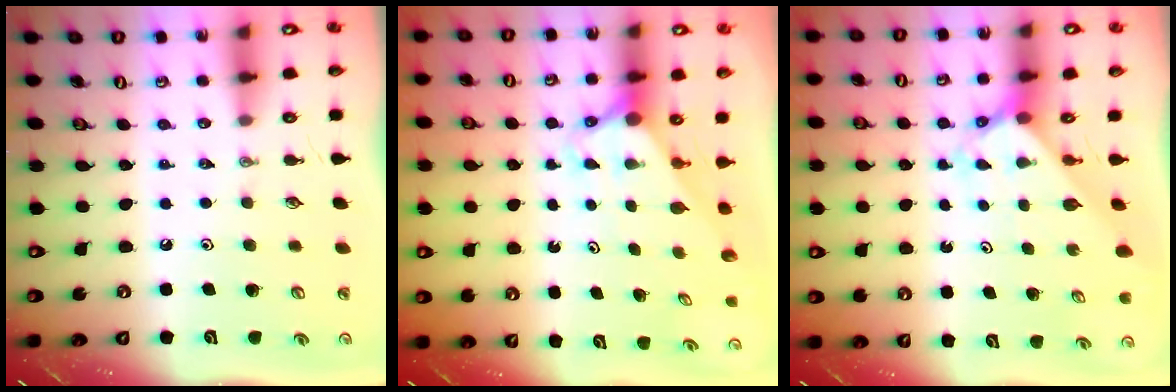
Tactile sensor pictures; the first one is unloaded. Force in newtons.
{"total": 2.7, "press": 2.7, "slide": 0.0}
{"total": 2.5, "press": 2.5, "slide": 0.2}